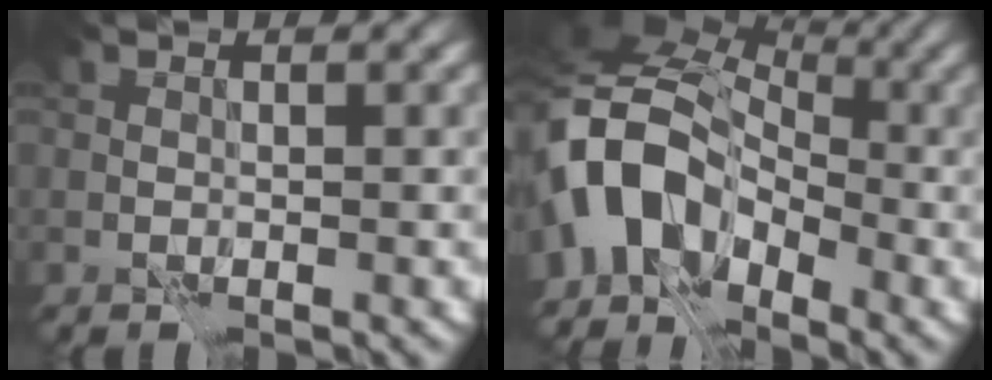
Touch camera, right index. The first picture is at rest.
{"total": 10.3, "force": [-2.8, 7.4, 6.6], "torque": [-0.129, 0.003, -0.061]}